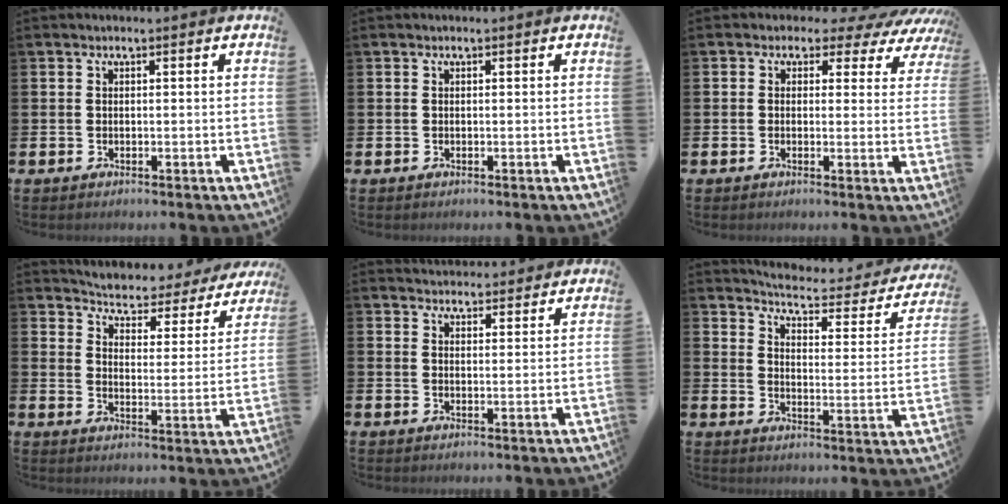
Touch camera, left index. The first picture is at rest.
{"total": 0.0}
{"total": 2.3, "force": [0.9, 1.9, 1.0], "torque": [-0.021, -0.013, 0.003]}
{"total": 4.1, "force": [4.0, 0.8, 0.4], "torque": [-0.038, -0.039, 0.062]}
{"total": 3.7, "force": [3.7, 0.7, -0.2], "torque": [0.006, -0.022, 0.065]}
{"total": 4.8, "force": [4.5, 0.6, 1.7], "torque": [-0.053, -0.039, 0.068]}